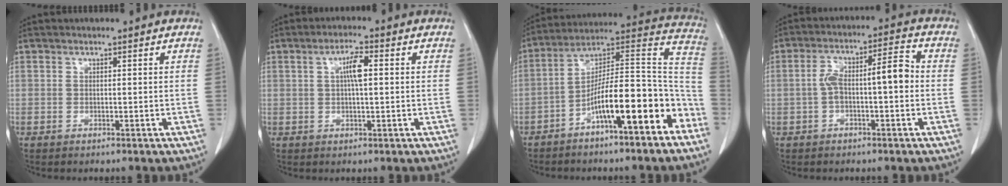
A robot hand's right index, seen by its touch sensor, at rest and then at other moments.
{"total": 4.0, "force": [0.8, 0.8, 3.8], "torque": [-0.069, 0.007, 0.013]}
{"total": 17.2, "force": [-8.7, 3.2, 14.6], "torque": [-0.223, 0.052, -0.133]}
{"total": 7.9, "force": [-0.6, 2.1, 7.6], "torque": [-0.141, 0.037, -0.008]}